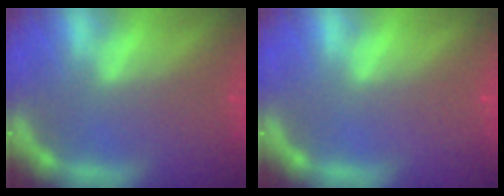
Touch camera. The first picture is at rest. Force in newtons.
{"total": 0.0}